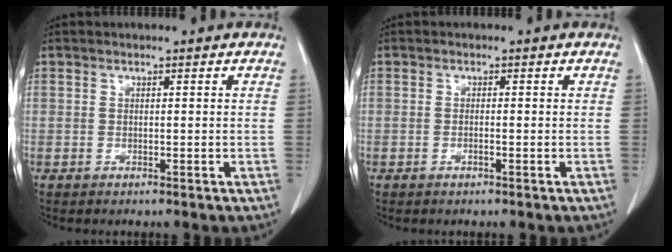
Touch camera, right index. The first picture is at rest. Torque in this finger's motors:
{"motor_torque": [-0.01, 0.00, -0.09, -0.01]}